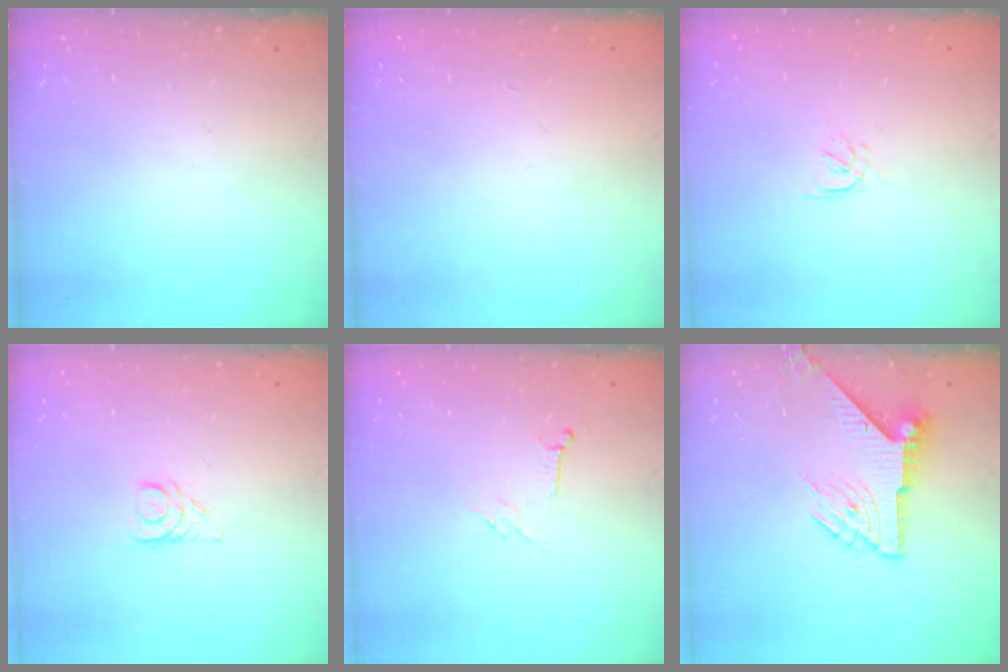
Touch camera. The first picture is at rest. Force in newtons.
{"total": 0.8, "press": 0.8, "slide": 0.2}
{"total": 1.5, "press": 1.4, "slide": 0.6}
{"total": 2.9, "press": 2.9, "slide": 0.3}
{"total": 4.0, "press": 4.0, "slide": 0.7}
{"total": 9.2, "press": 9.2, "slide": 0.6}